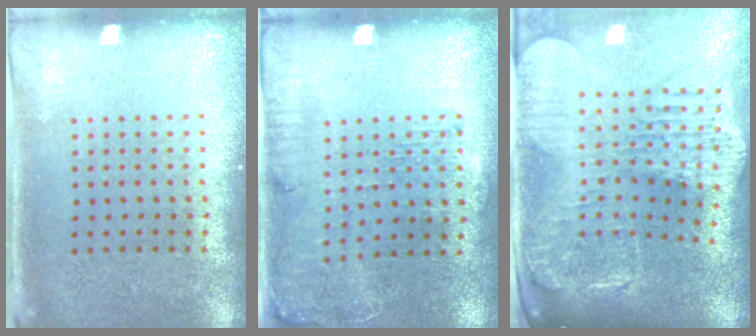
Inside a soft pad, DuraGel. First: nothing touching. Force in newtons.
{"total": 1.3, "press": 1.3, "slide": 0.3}
{"total": 3.0, "press": 2.5, "slide": 1.6}